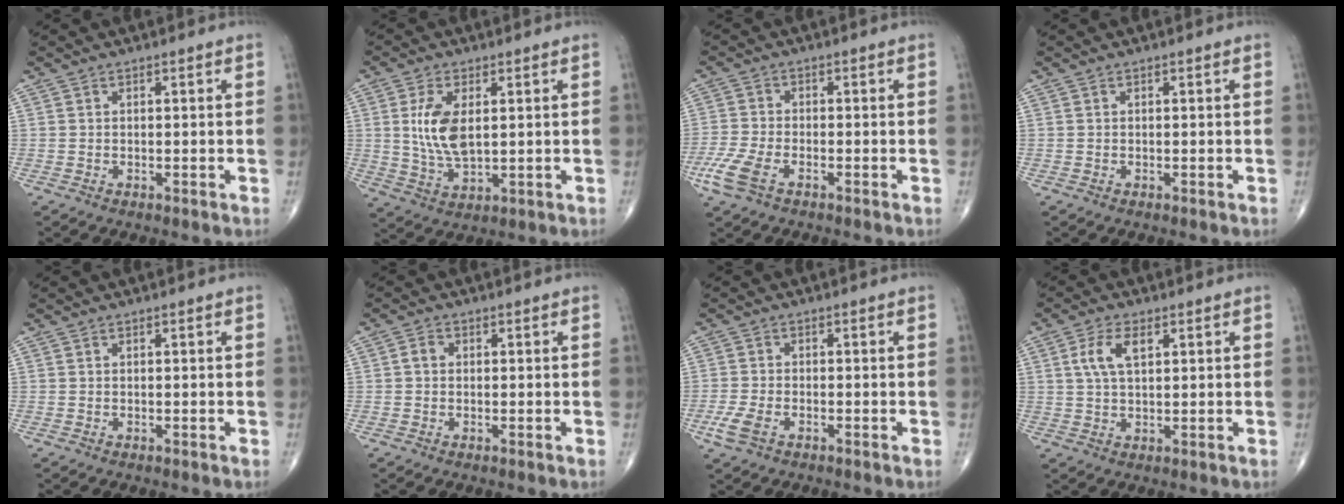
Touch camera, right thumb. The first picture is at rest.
{"total": 8.7, "force": [1.6, 4.4, 7.4], "torque": [-0.146, -0.013, 0.039]}
{"total": 5.7, "force": [-3.0, 2.7, 4.1], "torque": [-0.103, 0.005, -0.063]}
{"total": 0.0}
{"total": 0.0}
{"total": 1.7, "force": [0.1, 1.4, 1.0], "torque": [-0.013, 0.007, -0.002]}
{"total": 4.0, "force": [-1.9, 2.1, 2.8], "torque": [-0.073, 0.005, -0.039]}
{"total": 5.7, "force": [1.9, 2.7, 4.6], "torque": [-0.098, 0.003, 0.039]}